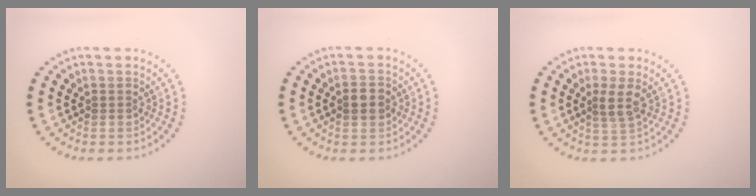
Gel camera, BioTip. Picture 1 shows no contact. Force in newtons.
{"total": 1.8, "press": 1.8, "slide": 0.1}
{"total": 1.8, "press": 1.4, "slide": 1.2}